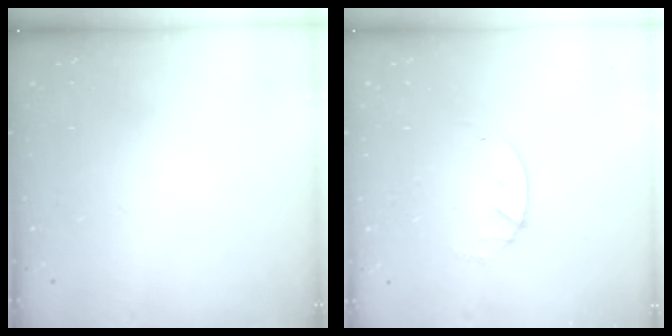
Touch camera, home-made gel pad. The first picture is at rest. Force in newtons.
{"total": 1.8, "press": 1.8, "slide": 0.2}